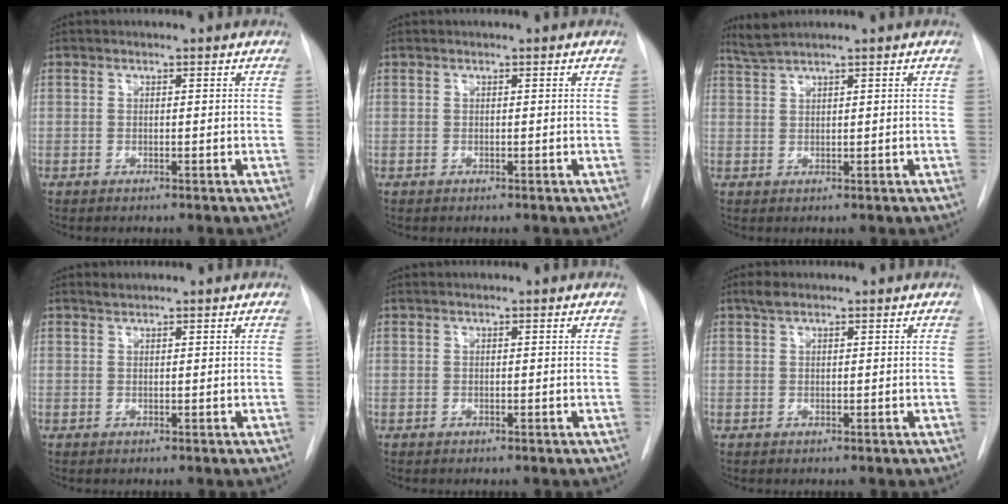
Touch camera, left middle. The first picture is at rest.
{"total": 0.0}
{"total": 2.6, "force": [2.3, -0.6, 1.0], "torque": [-0.027, 0.011, 0.054]}
{"total": 0.7, "force": [0.7, 0.1, 0.1], "torque": [-0.004, 0.003, 0.015]}
{"total": 0.0}
{"total": 1.5, "force": [1.1, 0.5, 0.9], "torque": [-0.018, 0.012, 0.022]}